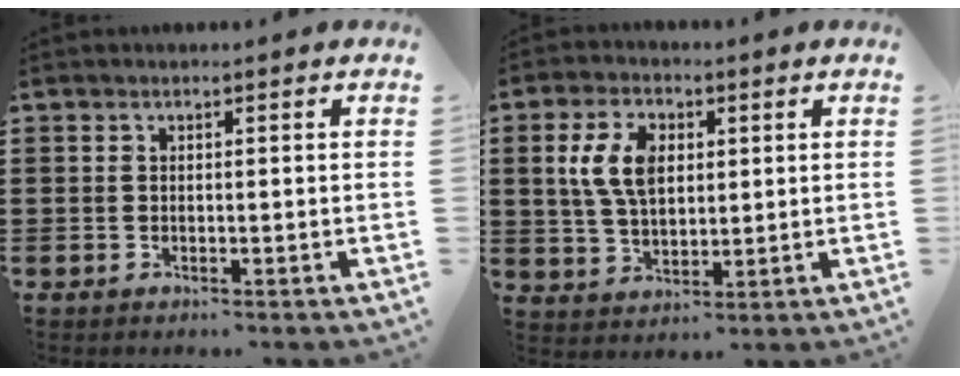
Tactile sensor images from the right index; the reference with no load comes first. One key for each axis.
{"total": 7.8, "fx": 1.7, "fy": 5.0, "fz": 5.8, "tx": -0.141, "ty": 0.013, "tz": 0.026}